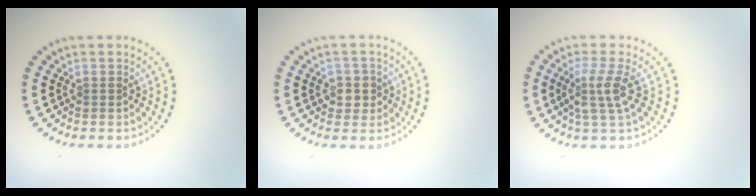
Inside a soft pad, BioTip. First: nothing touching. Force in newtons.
{"total": 1.9, "press": 1.8, "slide": 0.8}
{"total": 2.8, "press": 2.2, "slide": 1.7}